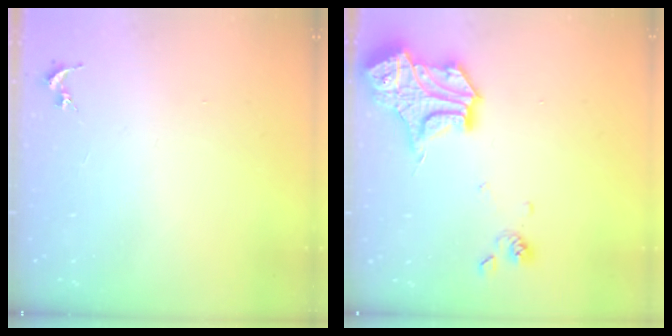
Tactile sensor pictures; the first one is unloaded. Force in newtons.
{"total": 19.9, "press": 19.8, "slide": 1.8}